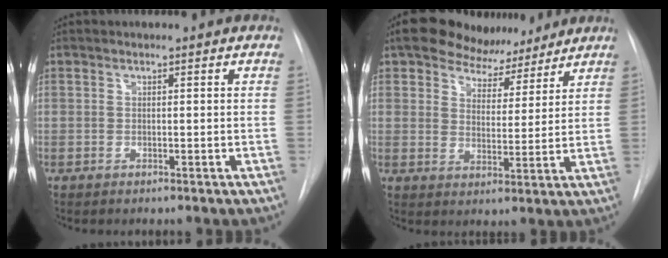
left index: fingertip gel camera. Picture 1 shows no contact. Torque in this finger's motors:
{"motor_torque": [1.01, -1.13, 0.25, 0.06]}